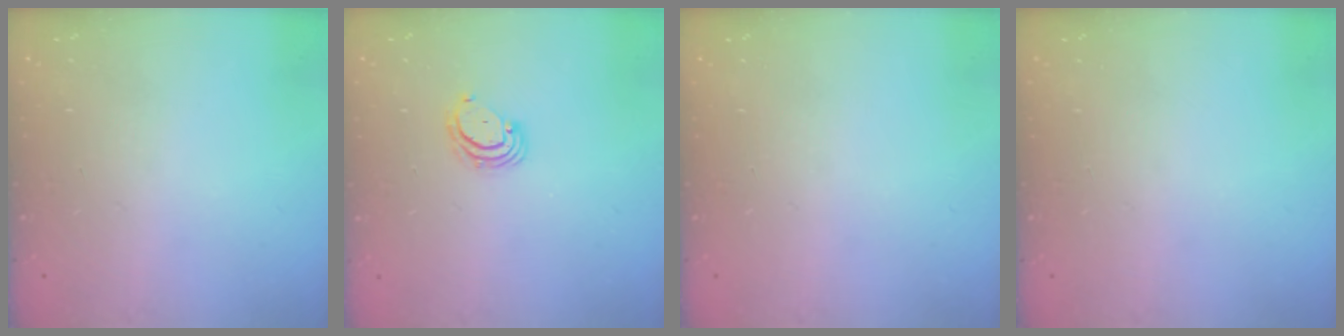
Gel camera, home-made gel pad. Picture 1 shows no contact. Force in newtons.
{"total": 4.5, "press": 4.4, "slide": 0.5}
{"total": 0.0}
{"total": 0.0}